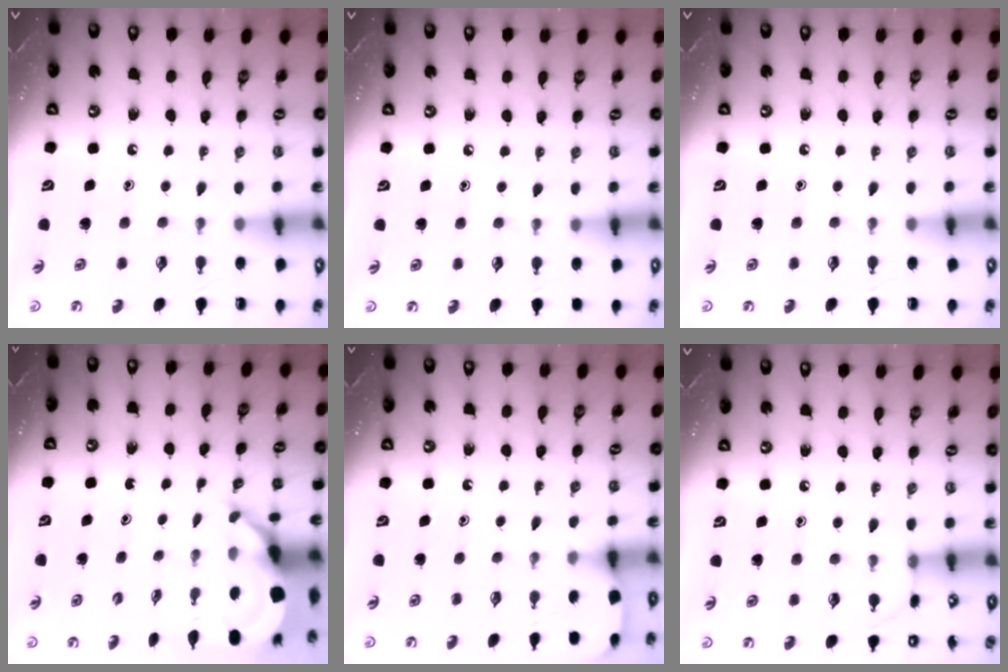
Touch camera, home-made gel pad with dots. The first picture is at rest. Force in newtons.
{"total": 3.5, "press": 3.5, "slide": 0.5}
{"total": 0.0}
{"total": 6.2, "press": 6.1, "slide": 0.8}
{"total": 2.6, "press": 2.6, "slide": 0.2}
{"total": 4.3, "press": 4.3, "slide": 0.2}